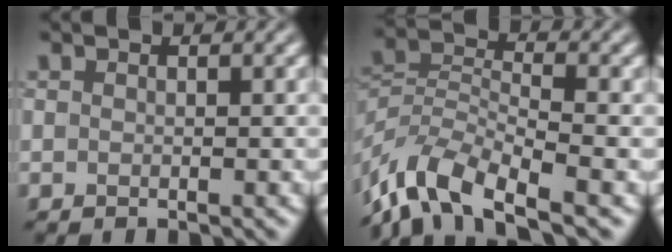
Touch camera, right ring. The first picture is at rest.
{"total": 8.4, "force": [-6.1, 3.0, 5.0], "torque": [-0.096, 0.001, -0.132]}